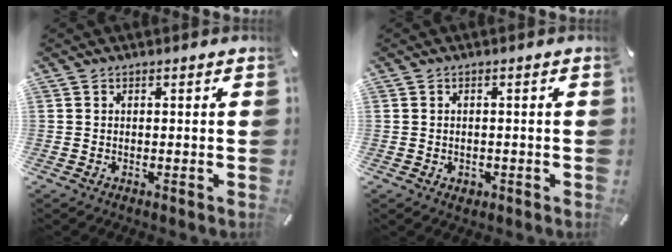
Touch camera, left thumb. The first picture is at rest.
{"total": 1.4, "force": [-0.4, 1.2, 0.6], "torque": [-0.012, 0.004, -0.010]}